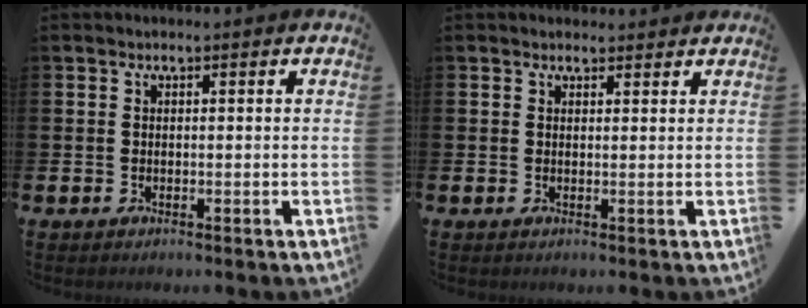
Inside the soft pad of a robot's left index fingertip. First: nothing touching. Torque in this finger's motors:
{"motor_torque": [0.88, -1.26, 0.13, 0.08]}